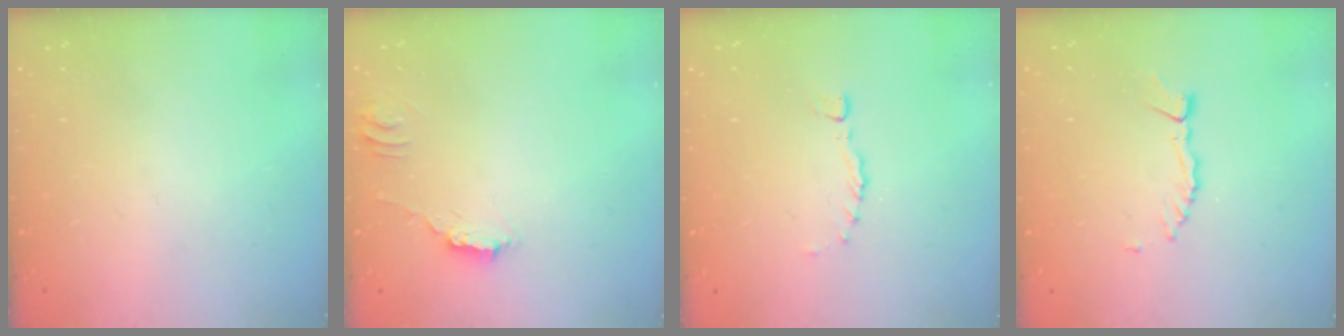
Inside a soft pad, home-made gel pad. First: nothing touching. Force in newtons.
{"total": 3.8, "press": 3.8, "slide": 0.2}
{"total": 0.0}
{"total": 2.7, "press": 2.7, "slide": 0.3}